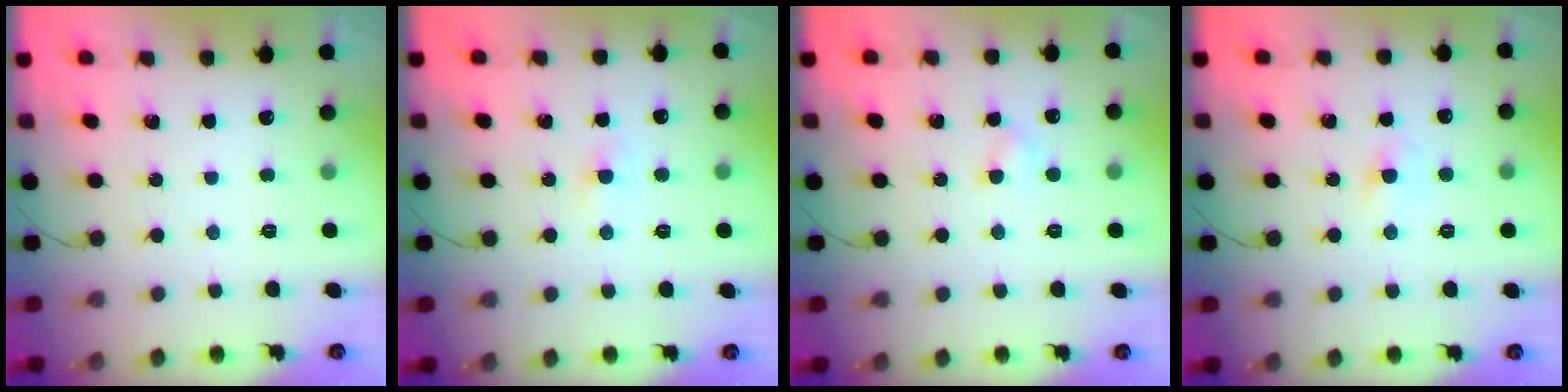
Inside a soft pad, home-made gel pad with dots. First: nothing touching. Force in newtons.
{"total": 2.2, "press": 2.1, "slide": 0.8}
{"total": 2.7, "press": 2.5, "slide": 1.1}
{"total": 3.8, "press": 3.6, "slide": 1.2}